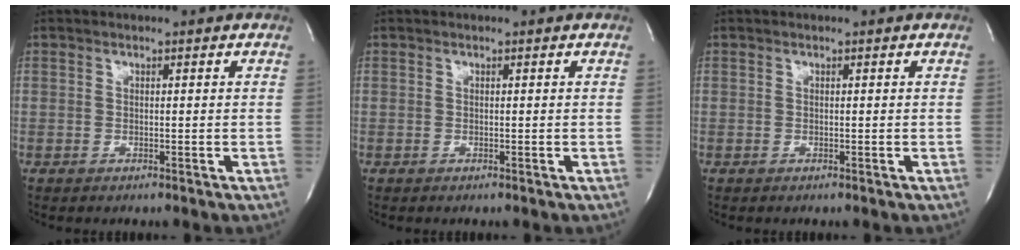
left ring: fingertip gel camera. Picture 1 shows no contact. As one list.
[{"total": 0.0}, {"total": 0.0}]